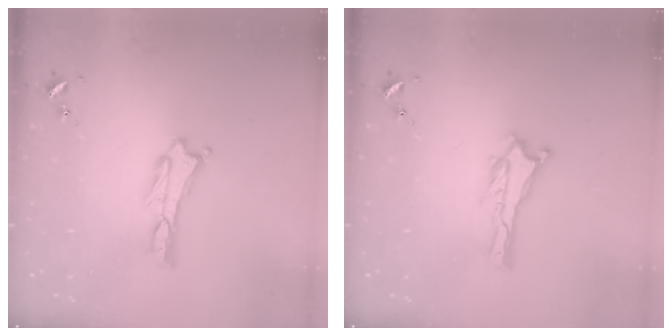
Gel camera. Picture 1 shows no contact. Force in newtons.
{"total": 0.0}